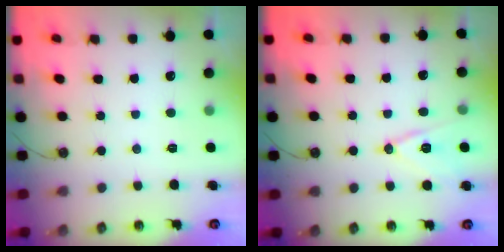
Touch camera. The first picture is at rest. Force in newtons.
{"total": 10.8, "press": 10.3, "slide": 3.5}